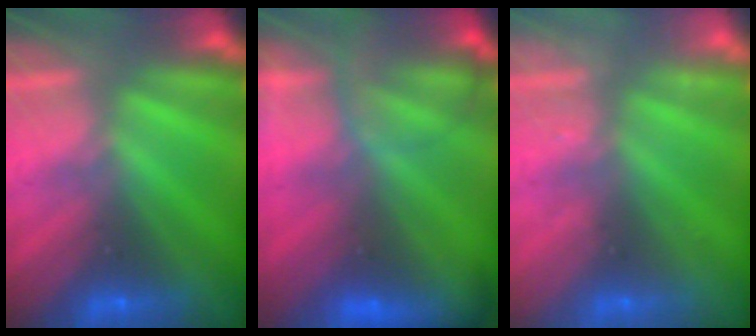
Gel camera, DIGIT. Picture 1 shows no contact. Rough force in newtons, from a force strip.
{"total": 6.7}
{"total": 2.2}